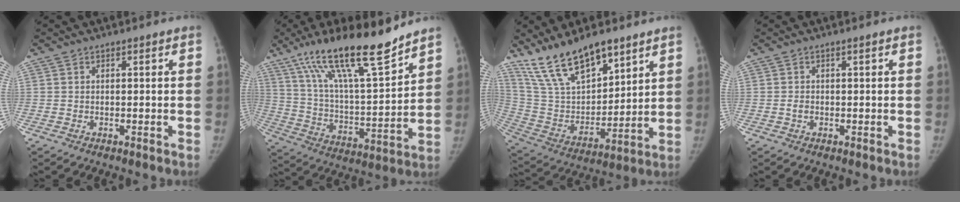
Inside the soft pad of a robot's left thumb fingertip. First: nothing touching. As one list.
[{"total": 21.6, "force": [15.8, 4.1, 14.2], "torque": [-0.224, -0.071, 0.280]}, {"total": 17.5, "force": [13.2, 6.7, 9.3], "torque": [-0.131, -0.066, 0.258]}, {"total": 0.9, "force": [-0.1, 0.6, 0.6], "torque": [-0.005, 0.004, 0.000]}]